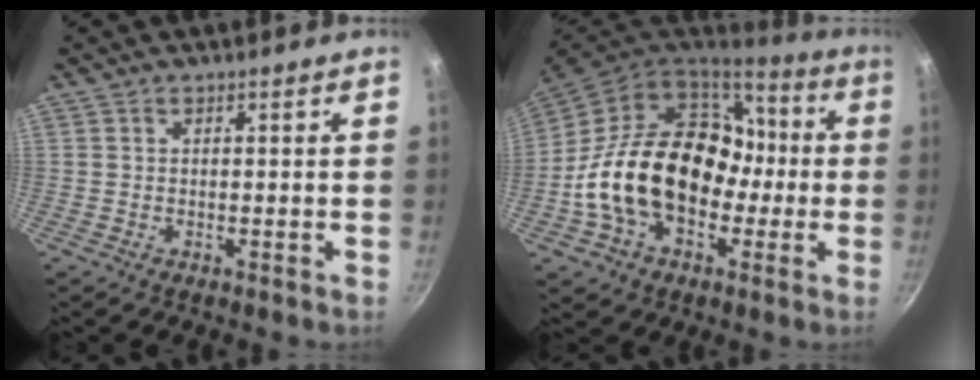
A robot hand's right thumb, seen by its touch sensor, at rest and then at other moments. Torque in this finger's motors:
{"motor_torque": [1.77, 1.93, 2.36, -0.40, 0.30]}